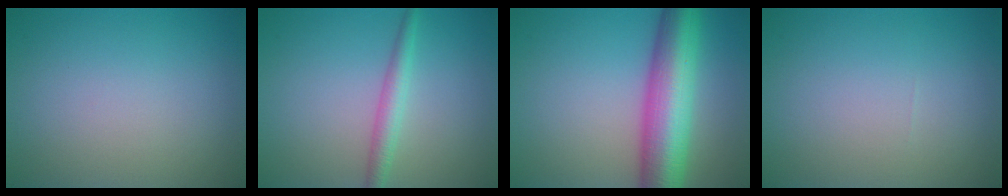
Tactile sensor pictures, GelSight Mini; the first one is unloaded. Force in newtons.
{"total": 2.2, "press": 2.2, "slide": 0.1}
{"total": 10.0, "press": 10.0, "slide": 0.2}
{"total": 0.0}